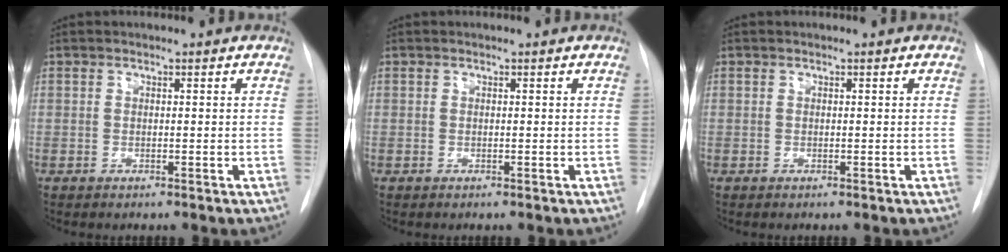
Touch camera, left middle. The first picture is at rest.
{"total": 0.0}
{"total": 0.0}